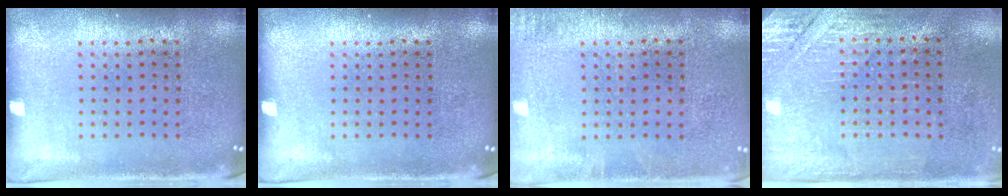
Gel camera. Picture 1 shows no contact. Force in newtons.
{"total": 0.0}
{"total": 0.9, "press": 0.9, "slide": 0.2}
{"total": 2.8, "press": 2.5, "slide": 1.2}